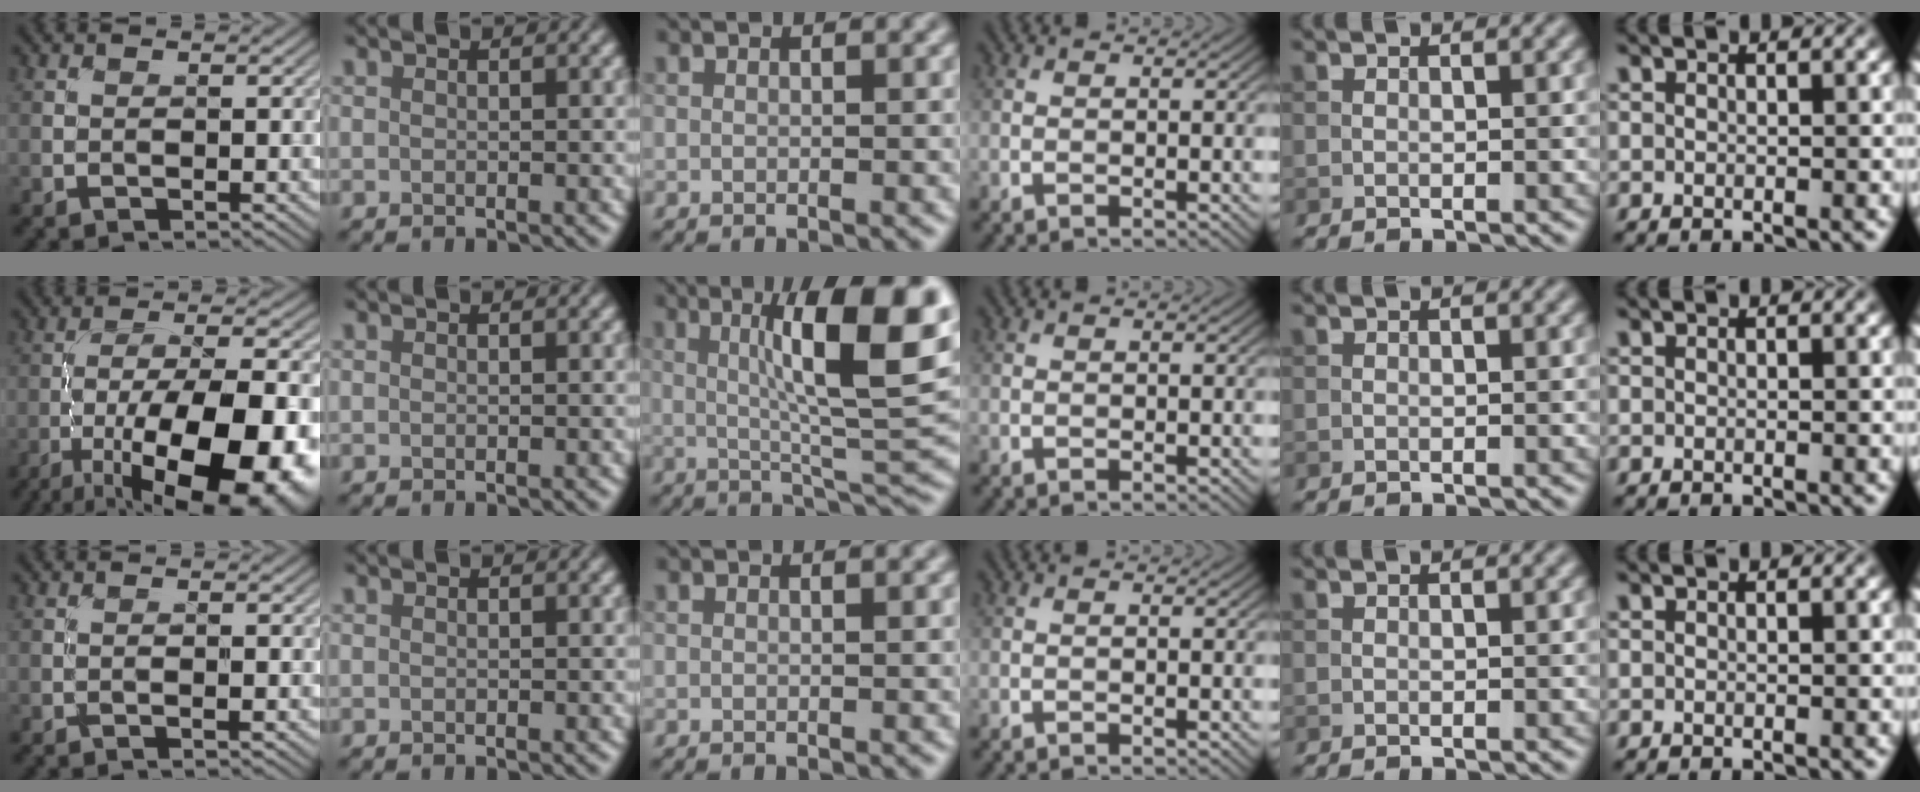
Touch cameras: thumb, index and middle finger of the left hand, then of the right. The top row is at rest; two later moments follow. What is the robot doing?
{"motion": "unscrew", "object": "medicine bottle"}